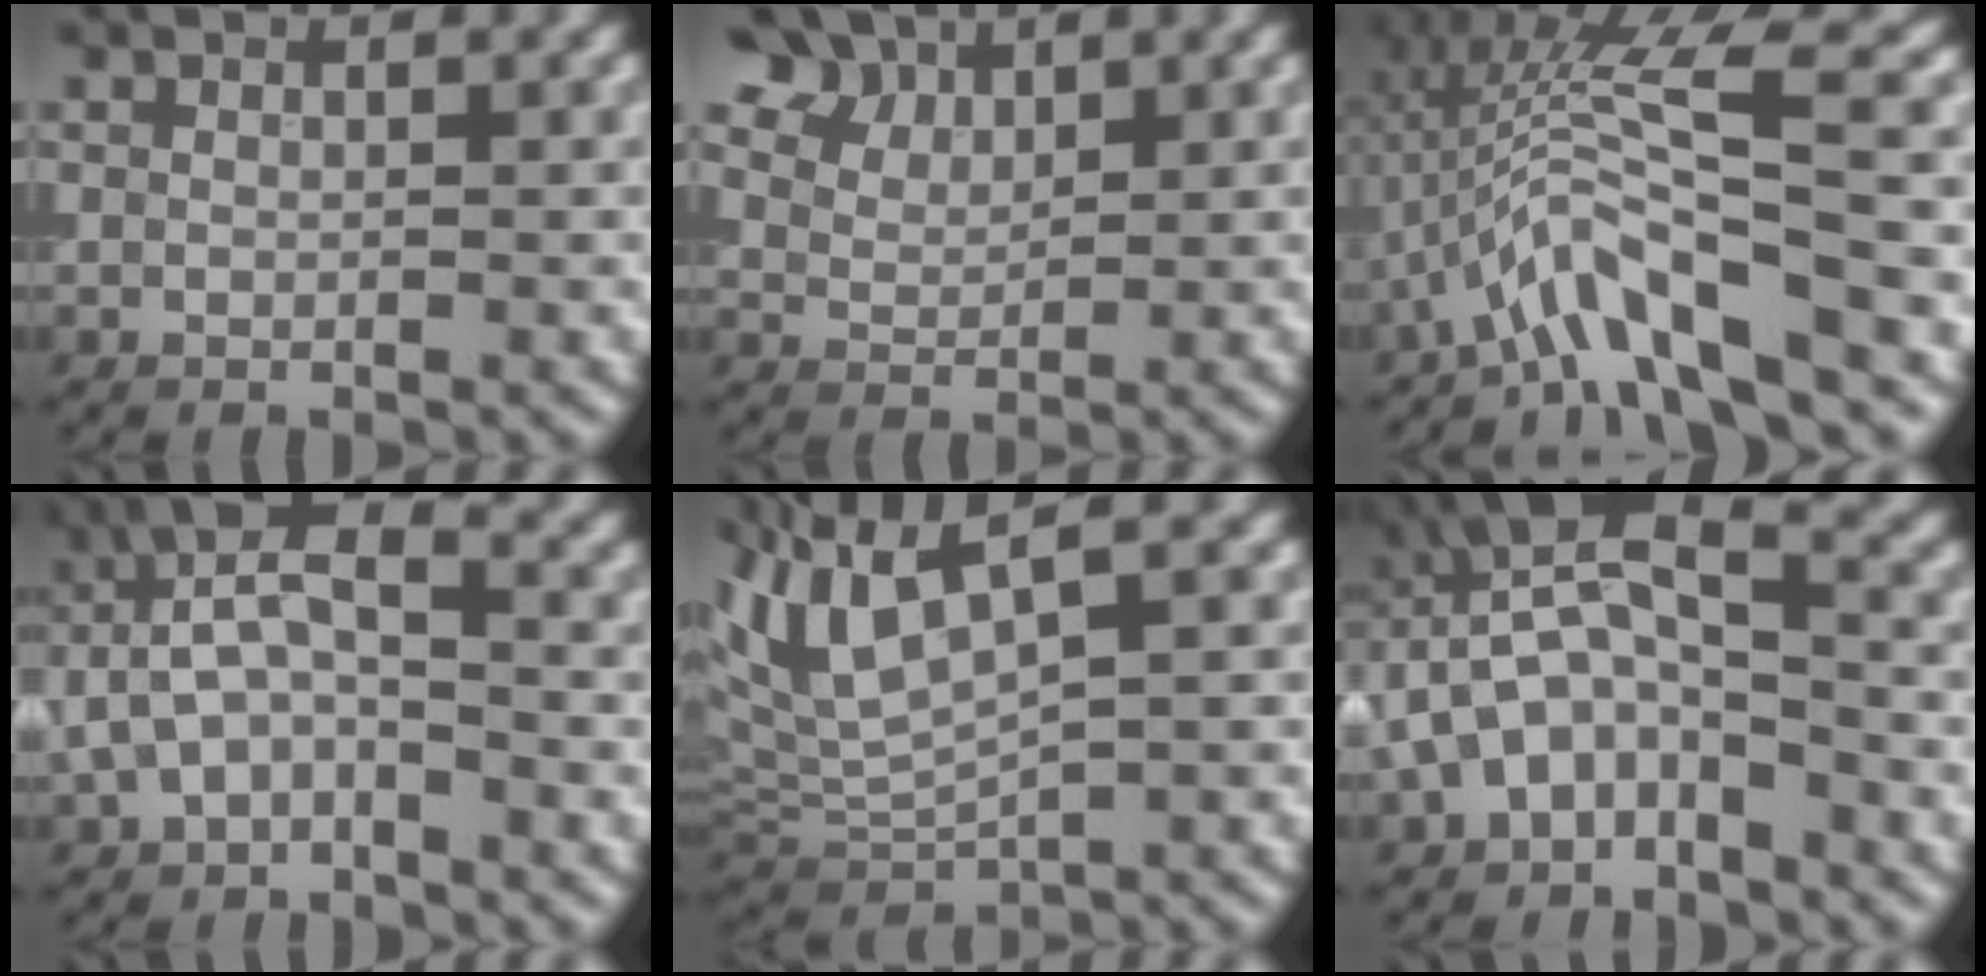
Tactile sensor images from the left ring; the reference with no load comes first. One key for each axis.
{"total": 7.2, "fx": 5.0, "fy": 4.2, "fz": 3.0, "tx": -0.082, "ty": 0.007, "tz": 0.087}
{"total": 9.2, "fx": -2.1, "fy": 1.9, "fz": 8.7, "tx": -0.151, "ty": 0.018, "tz": -0.044}
{"total": 5.4, "fx": -0.6, "fy": 2.8, "fz": 4.6, "tx": -0.092, "ty": 0.022, "tz": -0.021}
{"total": 6.4, "fx": 2.9, "fy": 1.9, "fz": 5.4, "tx": -0.120, "ty": 0.011, "tz": 0.058}
{"total": 6.8, "fx": -1.0, "fy": 3.7, "fz": 5.6, "tx": -0.104, "ty": 0.022, "tz": -0.028}